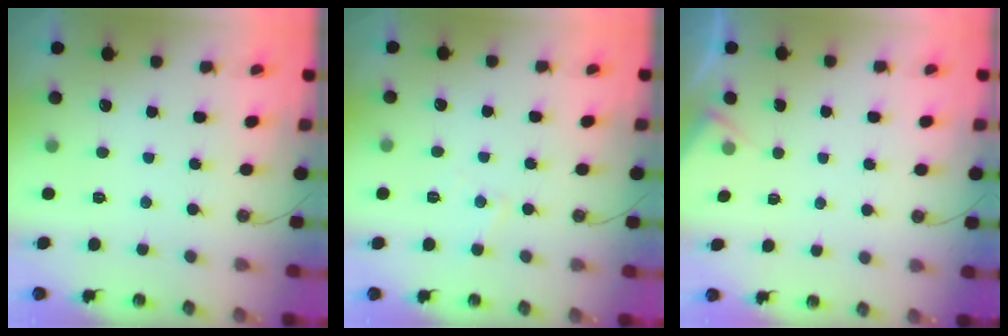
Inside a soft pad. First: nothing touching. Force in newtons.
{"total": 4.8, "press": 4.8, "slide": 0.7}
{"total": 3.6, "press": 3.6, "slide": 0.4}